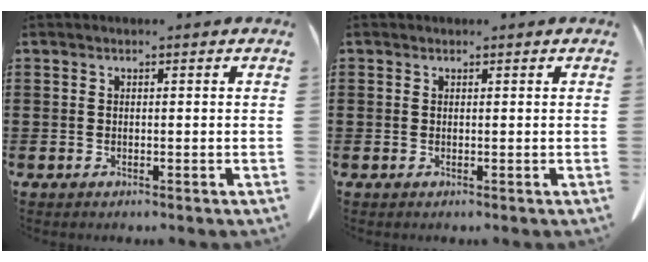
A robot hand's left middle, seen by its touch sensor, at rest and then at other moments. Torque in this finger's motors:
{"motor_torque": [-0.08, 0.05, 0.04, 0.00]}